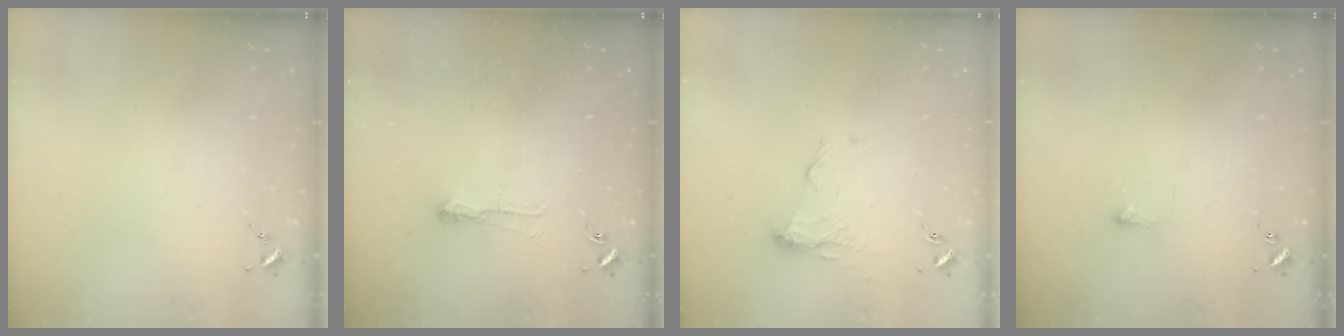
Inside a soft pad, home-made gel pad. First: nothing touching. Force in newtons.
{"total": 4.6, "press": 4.5, "slide": 0.7}
{"total": 10.0, "press": 10.0, "slide": 0.3}
{"total": 2.7, "press": 2.7, "slide": 0.5}